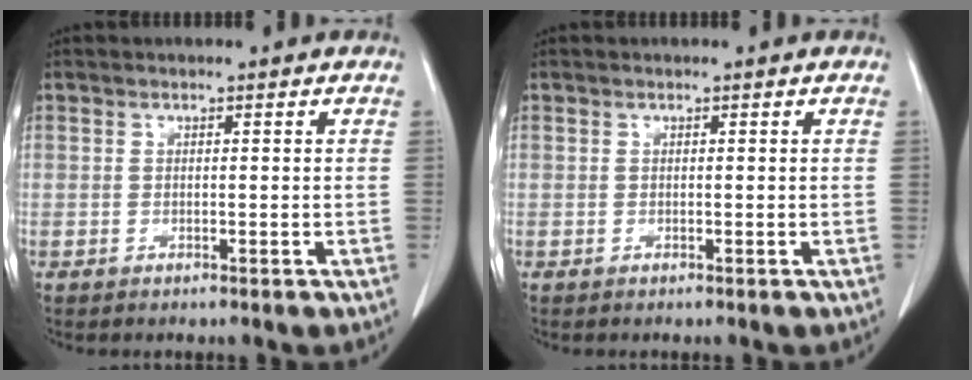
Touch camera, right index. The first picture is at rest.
{"total": 0.0}